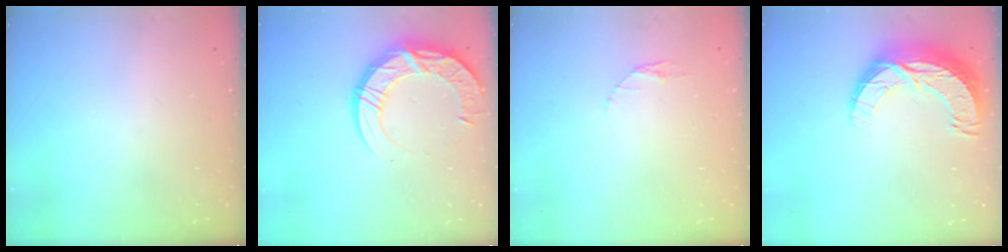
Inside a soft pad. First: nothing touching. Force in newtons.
{"total": 19.5, "press": 19.4, "slide": 1.5}
{"total": 3.5, "press": 3.4, "slide": 0.4}
{"total": 12.7, "press": 12.6, "slide": 0.9}